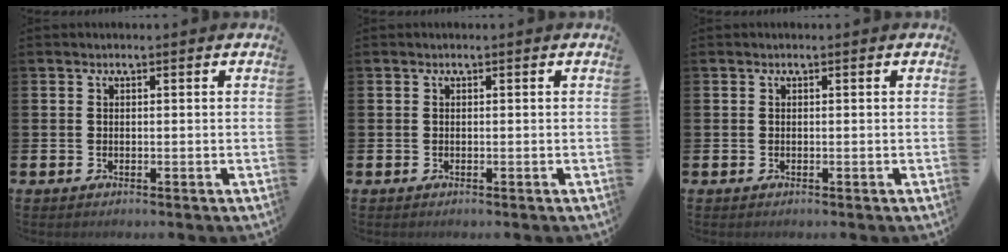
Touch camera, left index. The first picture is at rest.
{"total": 0.0}
{"total": 0.0}